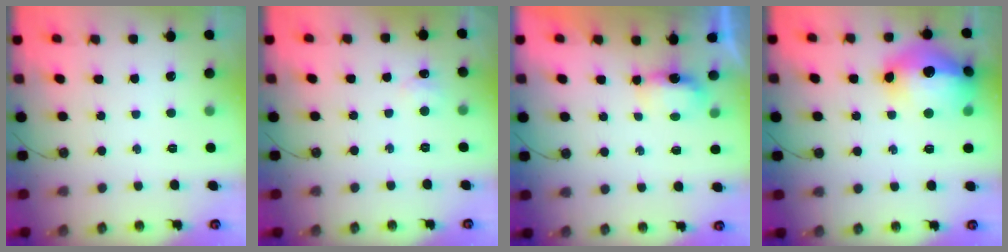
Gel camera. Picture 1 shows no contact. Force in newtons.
{"total": 5.0, "press": 5.0, "slide": 0.7}
{"total": 4.3, "press": 4.2, "slide": 0.7}
{"total": 20.2, "press": 20.1, "slide": 1.8}